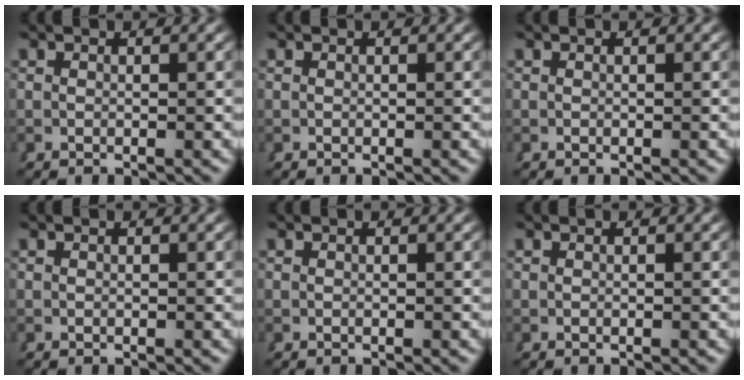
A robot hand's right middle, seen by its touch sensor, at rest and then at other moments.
{"total": 0.0}
{"total": 0.0}
{"total": 0.0}
{"total": 0.0}
{"total": 0.0}